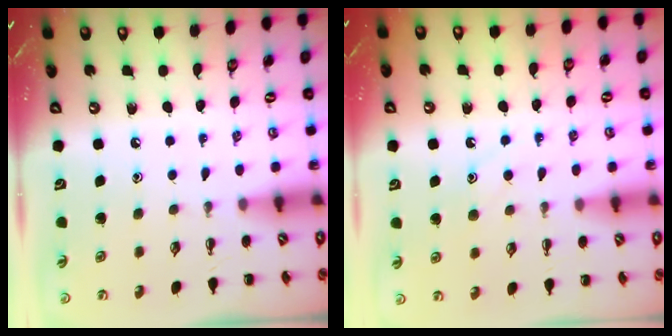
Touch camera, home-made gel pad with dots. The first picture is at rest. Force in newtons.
{"total": 8.4, "press": 8.3, "slide": 0.9}